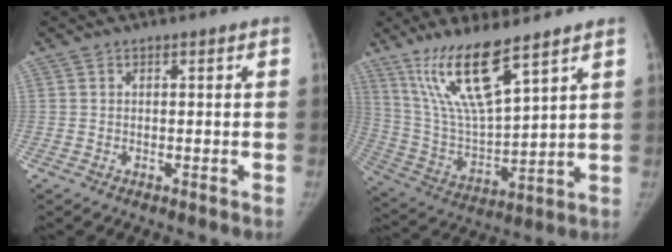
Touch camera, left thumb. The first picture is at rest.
{"total": 15.6, "force": [10.3, 3.2, 11.3], "torque": [-0.211, -0.058, 0.215]}